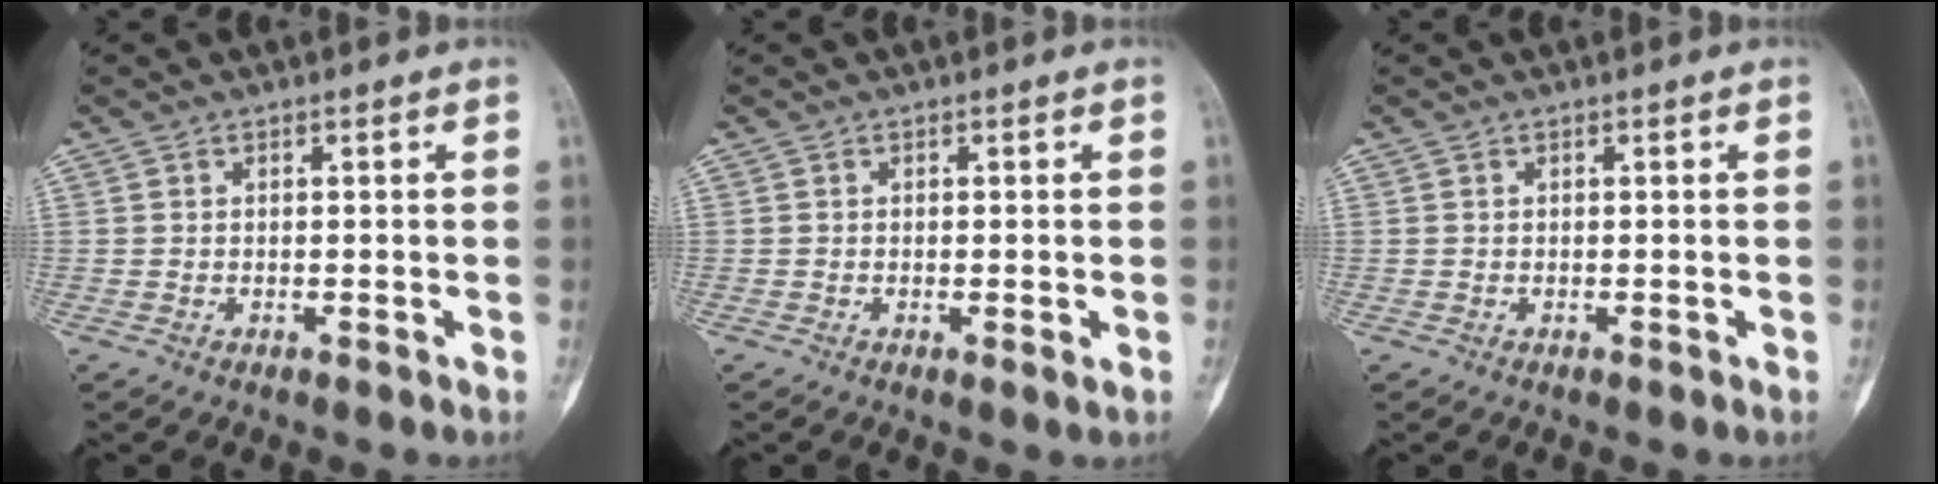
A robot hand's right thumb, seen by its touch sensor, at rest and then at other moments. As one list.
[{"total": 1.2, "force": [-0.2, 0.3, 1.2], "torque": [-0.023, -0.006, -0.003]}, {"total": 0.0}]